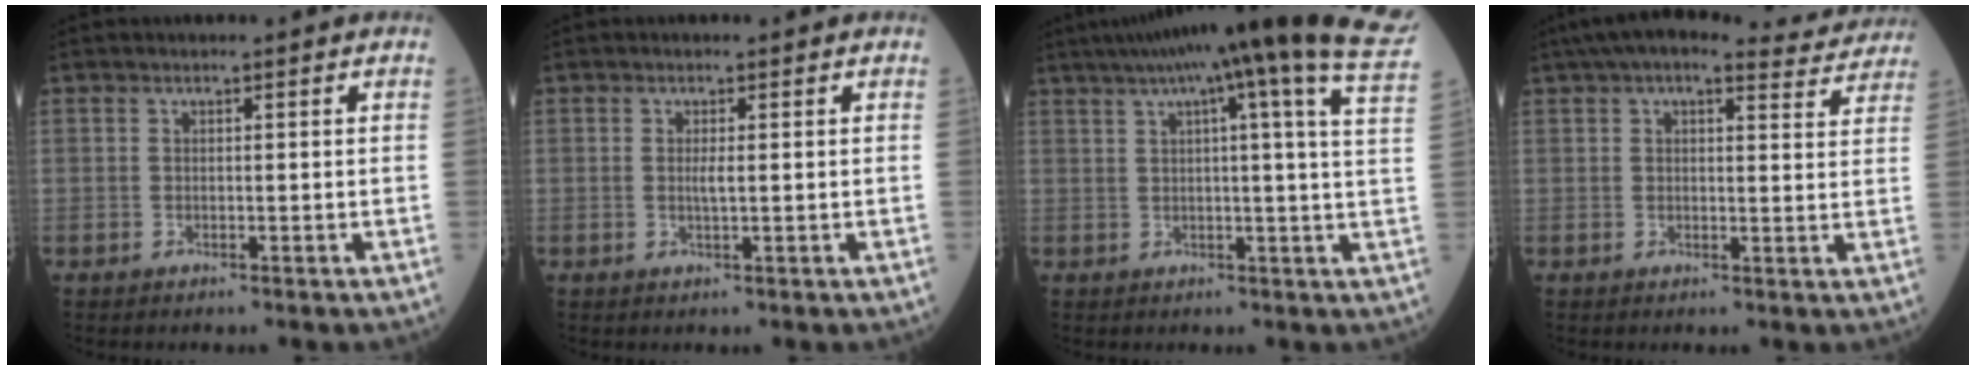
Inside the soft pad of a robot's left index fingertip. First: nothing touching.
{"total": 1.2, "force": [-0.2, 0.0, 1.2], "torque": [-0.030, -0.006, -0.002]}
{"total": 22.6, "force": [16.6, -0.5, 15.2], "torque": [-0.233, -0.003, 0.198]}
{"total": 12.6, "force": [11.3, 3.1, 4.8], "torque": [-0.059, 0.028, 0.133]}